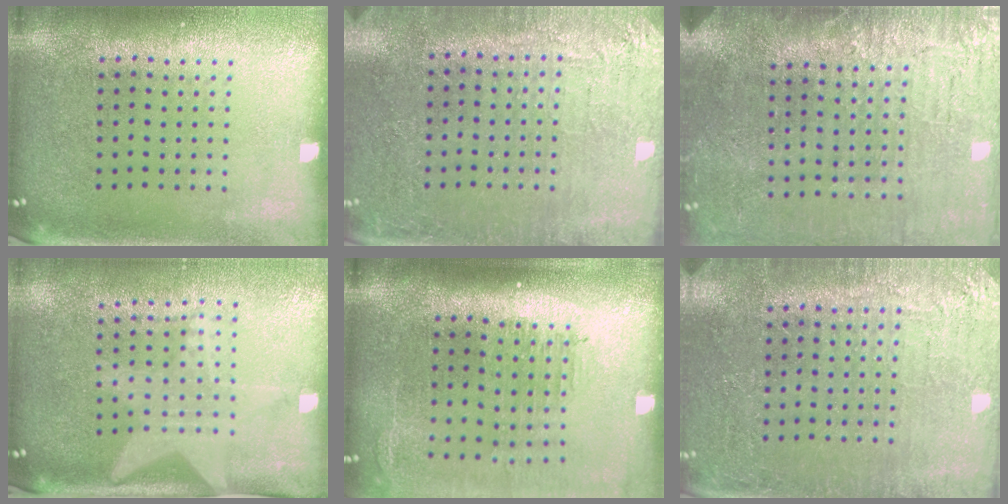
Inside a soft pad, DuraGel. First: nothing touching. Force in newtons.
{"total": 2.8, "press": 2.7, "slide": 0.7}
{"total": 4.0, "press": 3.6, "slide": 1.7}
{"total": 1.5, "press": 1.4, "slide": 0.5}
{"total": 2.3, "press": 1.8, "slide": 1.3}
{"total": 2.9, "press": 2.9, "slide": 0.4}